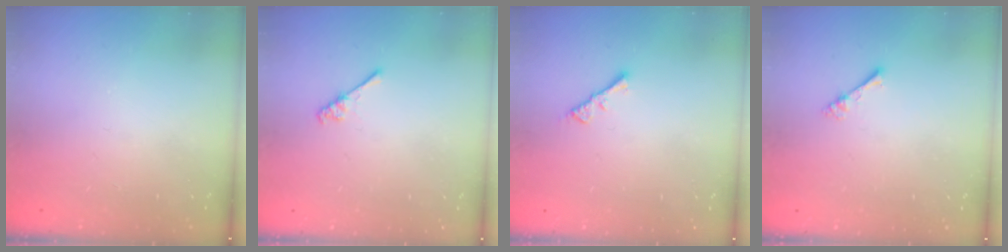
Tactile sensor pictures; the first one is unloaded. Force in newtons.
{"total": 2.6, "press": 2.6, "slide": 0.3}
{"total": 2.3, "press": 2.2, "slide": 0.4}
{"total": 1.0, "press": 1.0, "slide": 0.3}